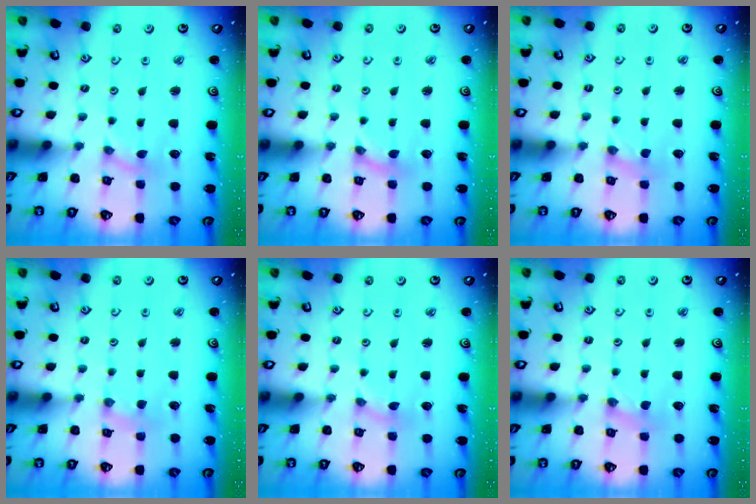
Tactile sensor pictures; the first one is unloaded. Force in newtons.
{"total": 0.0}
{"total": 0.0}
{"total": 1.5, "press": 1.5, "slide": 0.3}
{"total": 0.0}
{"total": 0.0}